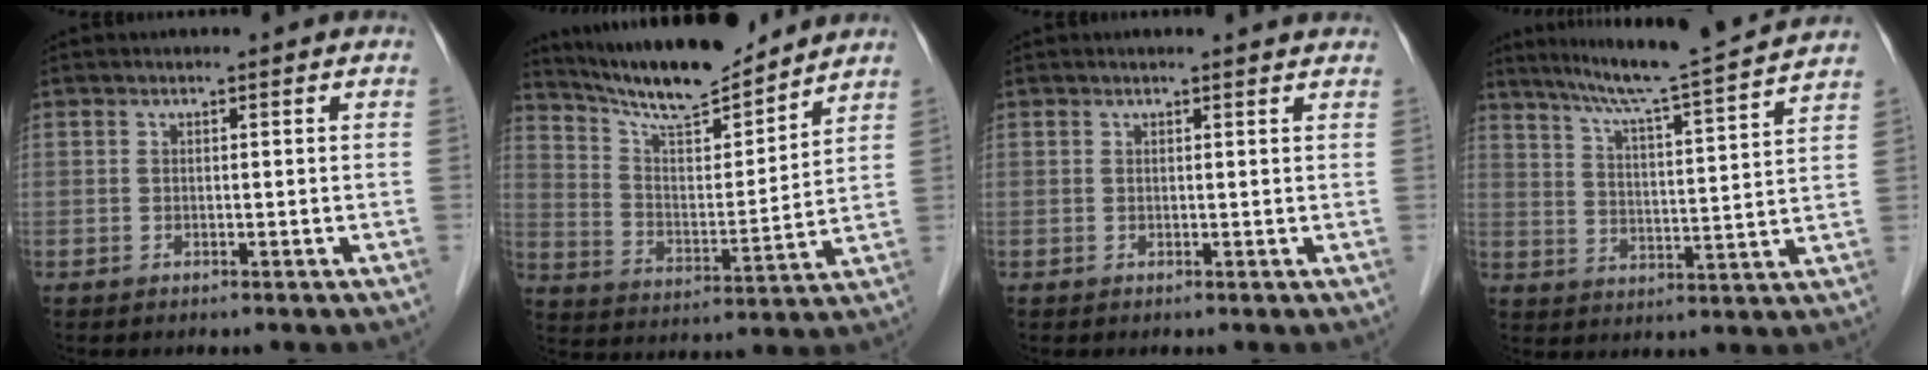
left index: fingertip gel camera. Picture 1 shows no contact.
{"total": 14.6, "force": [13.4, 1.8, 5.6], "torque": [-0.102, -0.001, 0.231]}
{"total": 3.3, "force": [3.2, 0.3, 0.7], "torque": [-0.013, 0.005, 0.027]}
{"total": 16.9, "force": [14.9, -1.4, 7.8], "torque": [-0.132, -0.012, 0.207]}